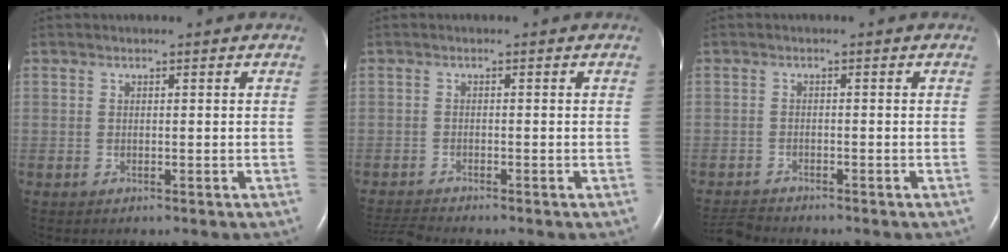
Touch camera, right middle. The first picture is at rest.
{"total": 2.9, "force": [-2.7, -1.0, 0.1], "torque": [-0.011, -0.021, -0.053]}
{"total": 2.9, "force": [-2.9, -0.2, 0.0], "torque": [-0.002, -0.018, -0.052]}